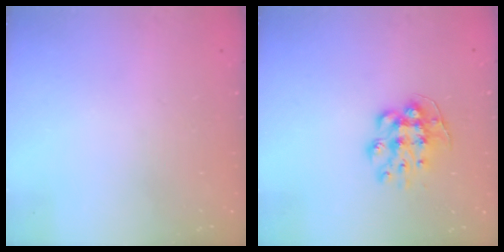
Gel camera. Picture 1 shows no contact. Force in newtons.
{"total": 9.8, "press": 9.7, "slide": 0.5}